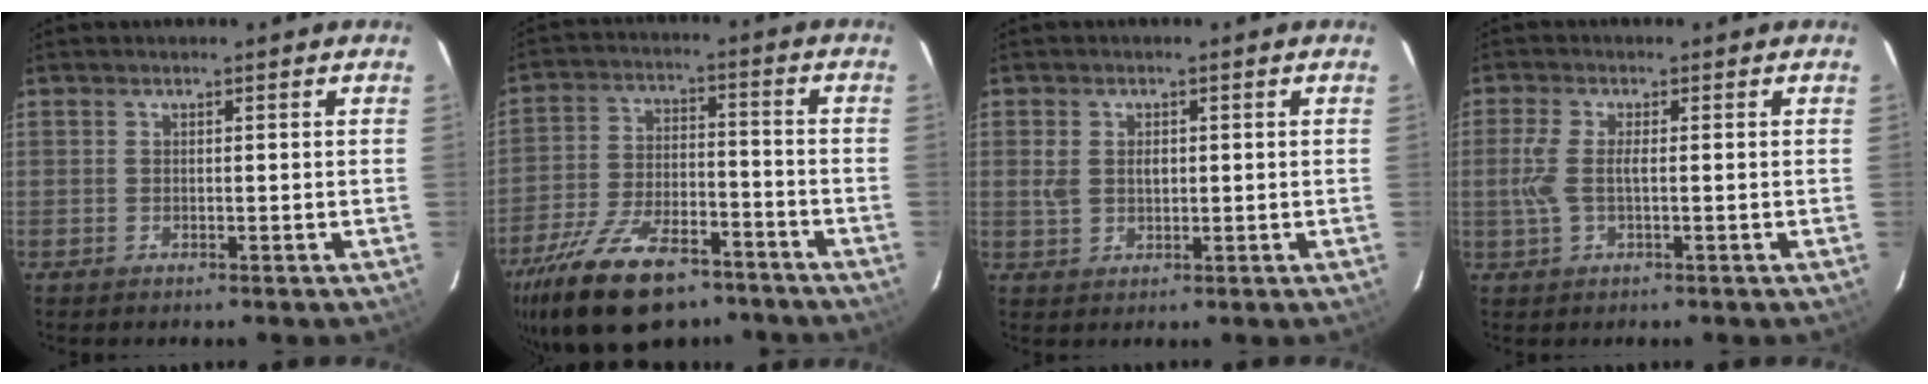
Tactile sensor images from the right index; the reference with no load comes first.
{"total": 20.7, "force": [-14.7, 8.9, 11.6], "torque": [-0.238, -0.024, -0.236]}
{"total": 3.7, "force": [0.5, 2.7, 2.6], "torque": [-0.049, 0.003, 0.013]}
{"total": 4.6, "force": [-0.2, 1.3, 4.4], "torque": [-0.098, 0.001, -0.003]}